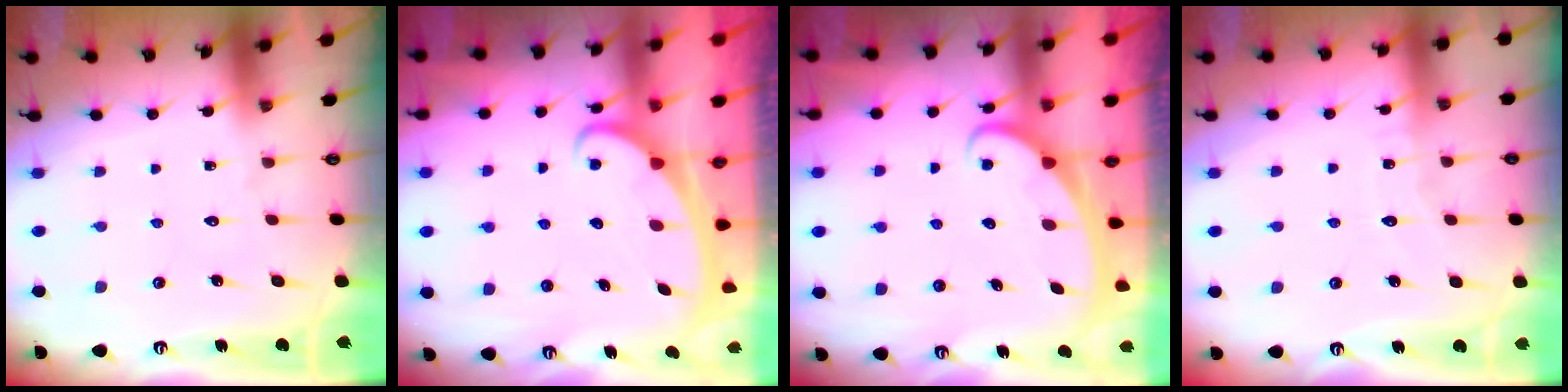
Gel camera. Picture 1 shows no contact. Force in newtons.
{"total": 2.3, "press": 2.2, "slide": 0.3}
{"total": 2.6, "press": 2.6, "slide": 0.3}
{"total": 3.9, "press": 3.9, "slide": 0.5}